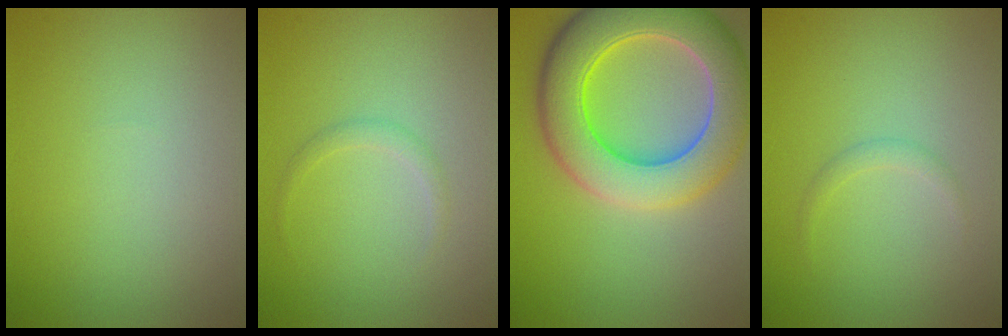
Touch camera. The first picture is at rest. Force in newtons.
{"total": 0.9, "press": 0.9, "slide": 0.1}
{"total": 9.8, "press": 9.8, "slide": 0.7}
{"total": 0.8, "press": 0.8, "slide": 0.1}